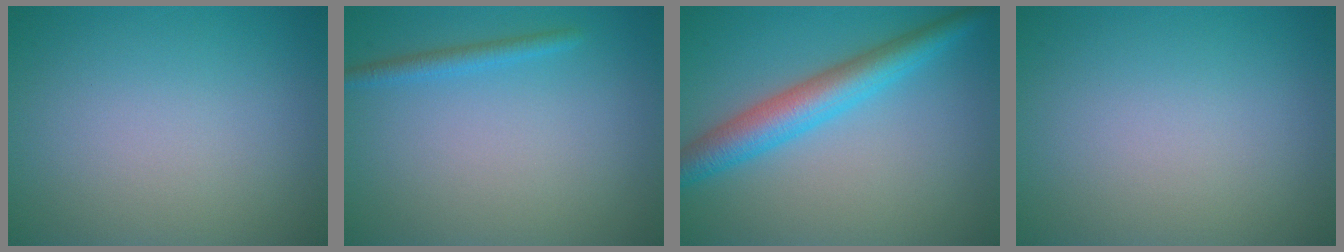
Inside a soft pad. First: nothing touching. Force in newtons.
{"total": 1.5, "press": 1.4, "slide": 0.1}
{"total": 5.0, "press": 5.0, "slide": 0.1}
{"total": 0.0}